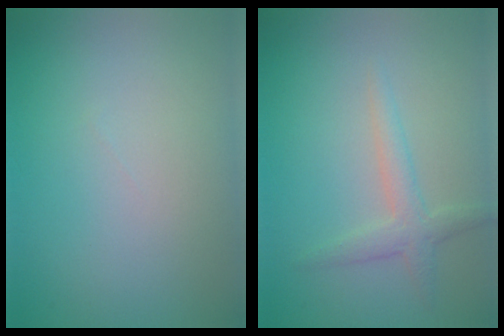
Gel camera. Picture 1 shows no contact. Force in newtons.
{"total": 2.2, "press": 2.2, "slide": 0.1}